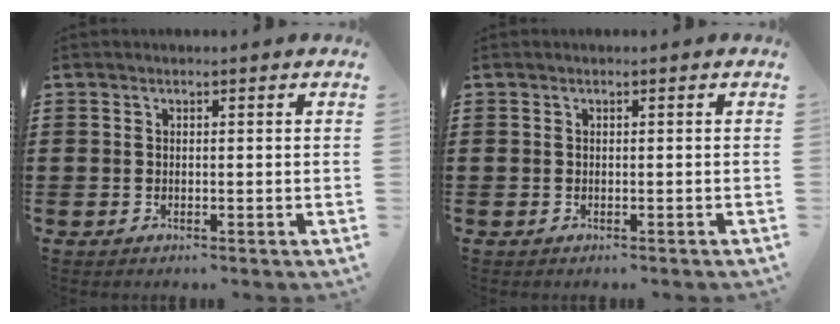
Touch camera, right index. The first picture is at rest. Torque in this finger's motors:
{"motor_torque": [0.11, -0.10, -0.04, 0.01]}